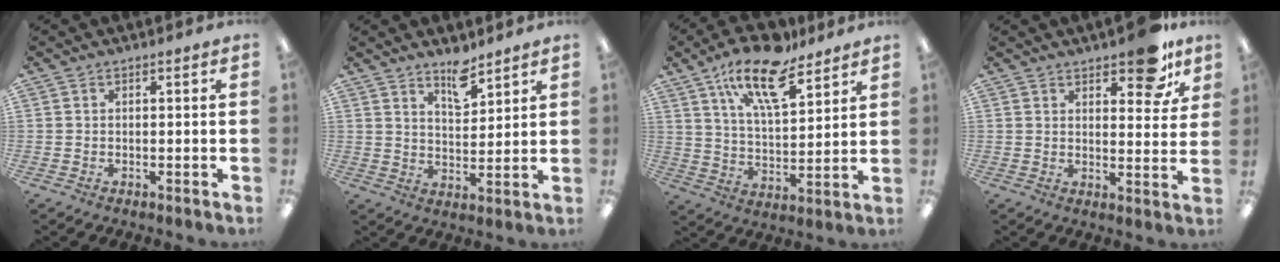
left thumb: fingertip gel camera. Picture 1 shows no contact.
{"total": 7.1, "force": [5.8, 2.6, 3.2], "torque": [-0.038, -0.041, 0.099]}
{"total": 17.5, "force": [11.5, 6.8, 11.2], "torque": [-0.188, -0.055, 0.196]}
{"total": 10.2, "force": [7.1, 4.0, 6.2], "torque": [-0.064, -0.037, 0.116]}